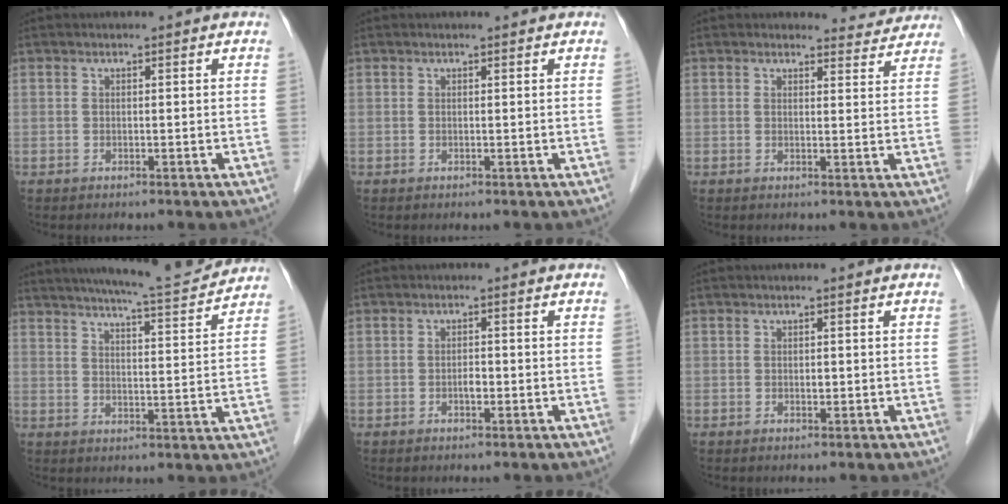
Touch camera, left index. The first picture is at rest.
{"total": 0.7, "force": [0.7, 0.1, 0.2], "torque": [-0.009, 0.004, 0.009]}
{"total": 4.3, "force": [4.1, 1.1, -0.5], "torque": [0.011, -0.011, 0.034]}
{"total": 14.1, "force": [13.0, 0.5, 5.3], "torque": [-0.085, -0.005, 0.176]}
{"total": 1.3, "force": [-0.5, 0.6, 1.0], "torque": [-0.018, 0.002, -0.008]}
{"total": 0.6, "force": [0.0, 0.4, 0.4], "torque": [-0.006, 0.001, -0.002]}